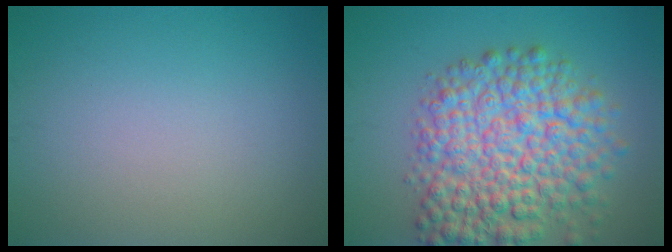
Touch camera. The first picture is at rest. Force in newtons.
{"total": 9.8, "press": 9.8, "slide": 0.4}